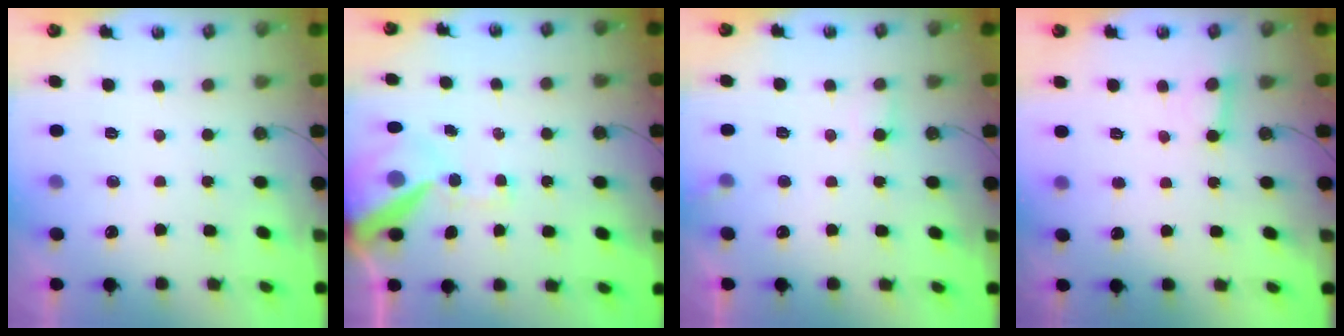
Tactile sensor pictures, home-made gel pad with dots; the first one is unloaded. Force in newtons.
{"total": 16.1, "press": 16.0, "slide": 2.3}
{"total": 5.4, "press": 5.4, "slide": 0.5}
{"total": 2.6, "press": 2.5, "slide": 0.3}